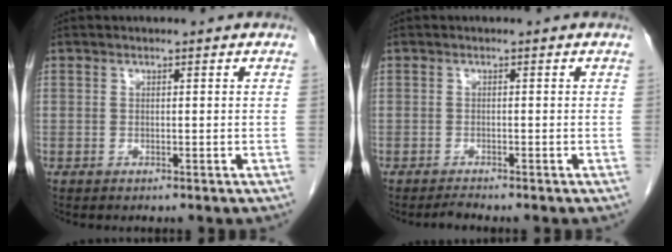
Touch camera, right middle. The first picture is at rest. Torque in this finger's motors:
{"motor_torque": [-0.01, 0.02, -0.01, 0.00]}